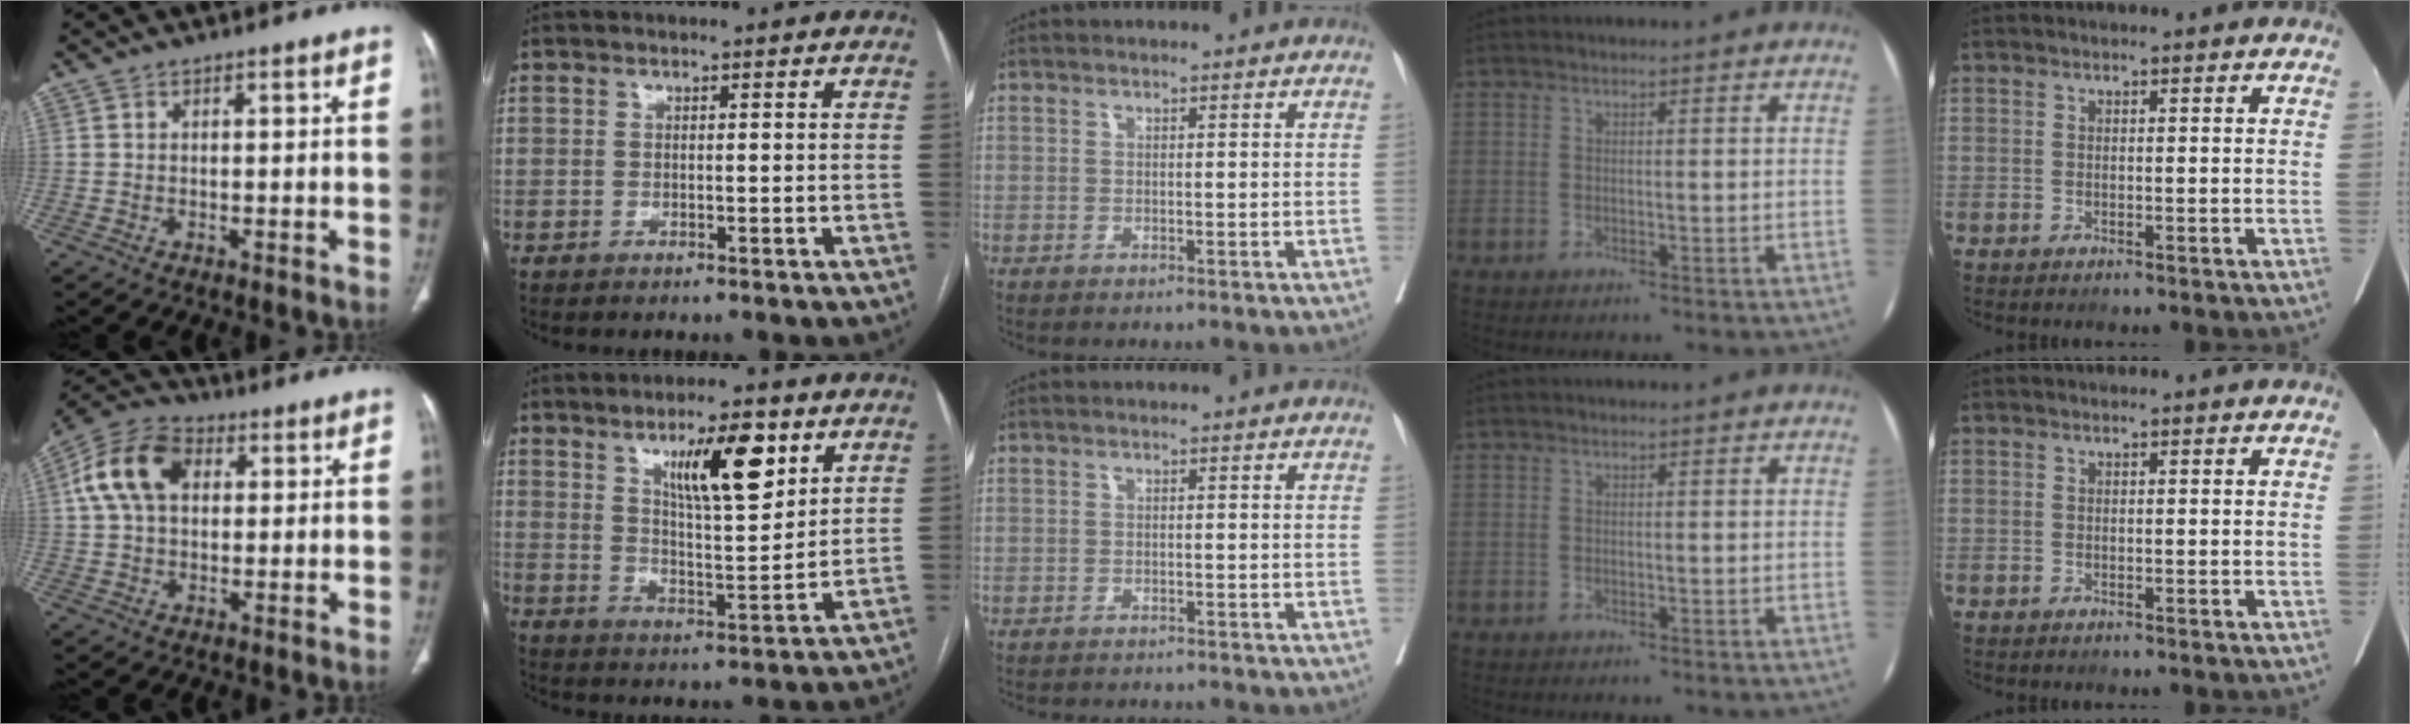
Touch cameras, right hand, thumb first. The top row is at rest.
{"thumb": {"total": 12.7, "force": [3.2, 8.7, 8.8], "torque": [-0.158, 0.022, 0.050]}, "index": {"total": 11.3, "force": [5.9, 2.5, 9.4], "torque": [-0.154, -0.003, 0.101]}, "middle": {"total": 5.8, "force": [-5.4, 1.2, 1.5], "torque": [-0.014, -0.005, -0.070]}}